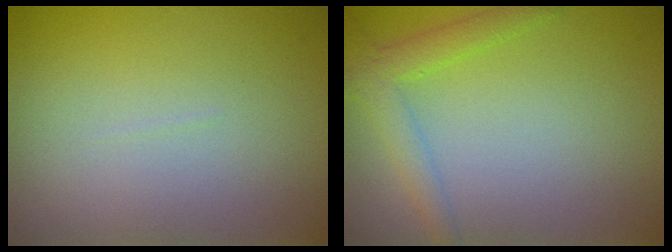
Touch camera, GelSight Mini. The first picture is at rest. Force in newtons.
{"total": 2.9, "press": 2.9, "slide": 0.1}